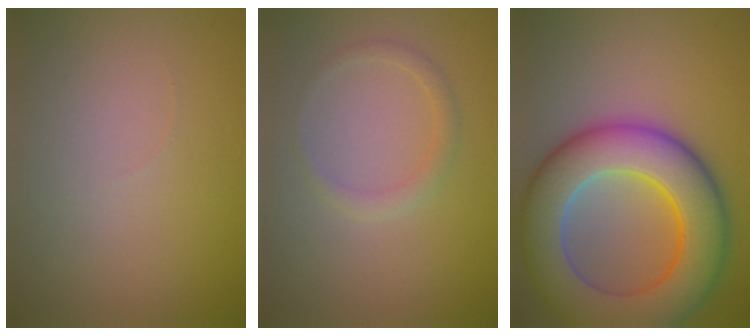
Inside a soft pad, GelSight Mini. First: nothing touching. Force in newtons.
{"total": 1.4, "press": 1.4, "slide": 0.1}
{"total": 11.9, "press": 11.9, "slide": 0.5}